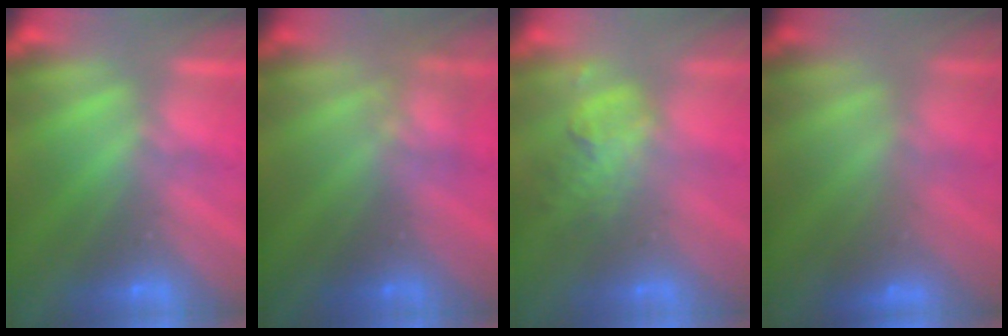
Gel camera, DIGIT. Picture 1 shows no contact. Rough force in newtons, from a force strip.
{"total": 2.6}
{"total": 1.4}
{"total": 2.4}